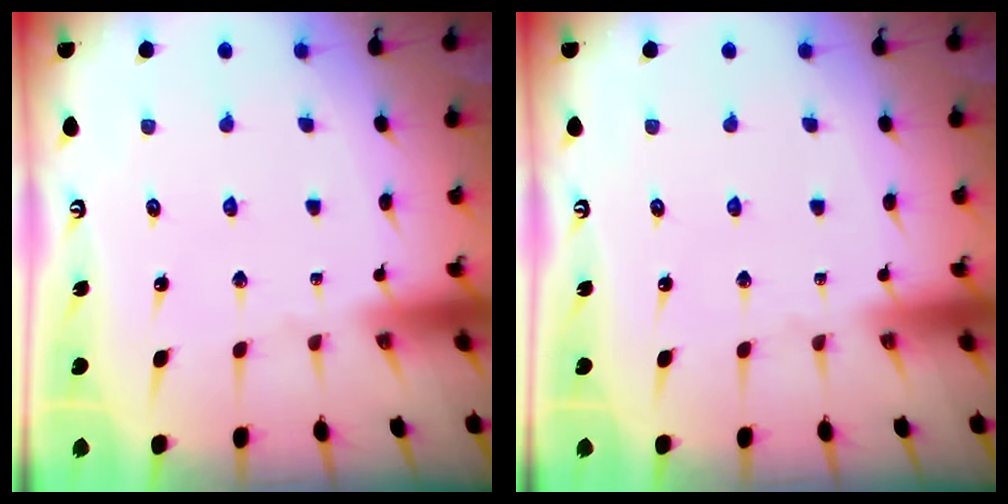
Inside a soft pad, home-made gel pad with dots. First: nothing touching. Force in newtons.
{"total": 0.0}